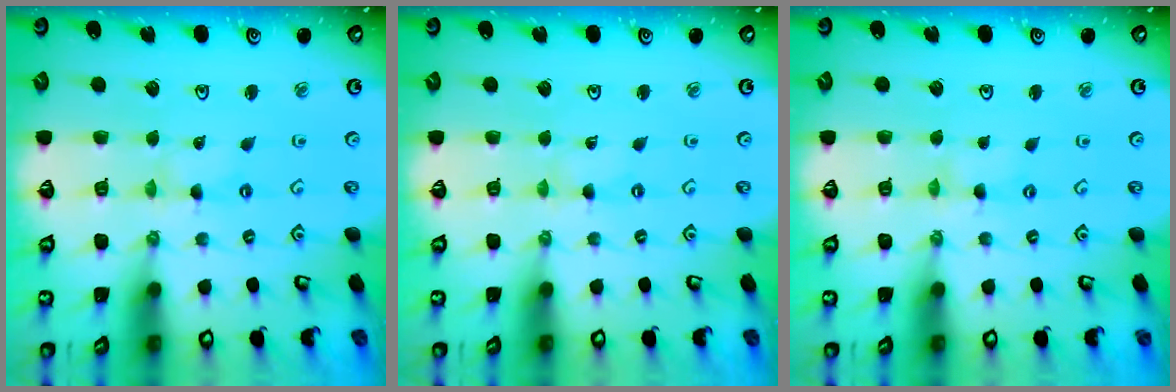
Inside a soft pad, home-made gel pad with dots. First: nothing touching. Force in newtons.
{"total": 0.0}
{"total": 0.5, "press": 0.5, "slide": 0.1}